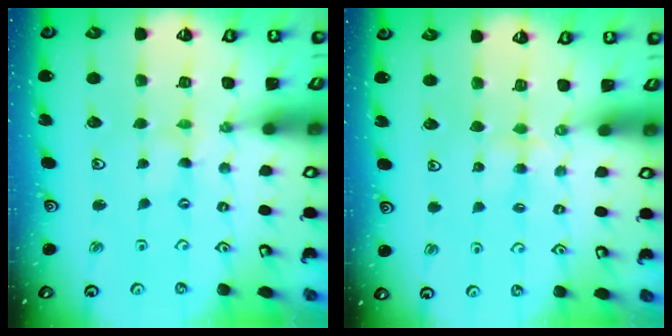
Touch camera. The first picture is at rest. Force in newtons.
{"total": 2.8, "press": 2.8, "slide": 0.5}